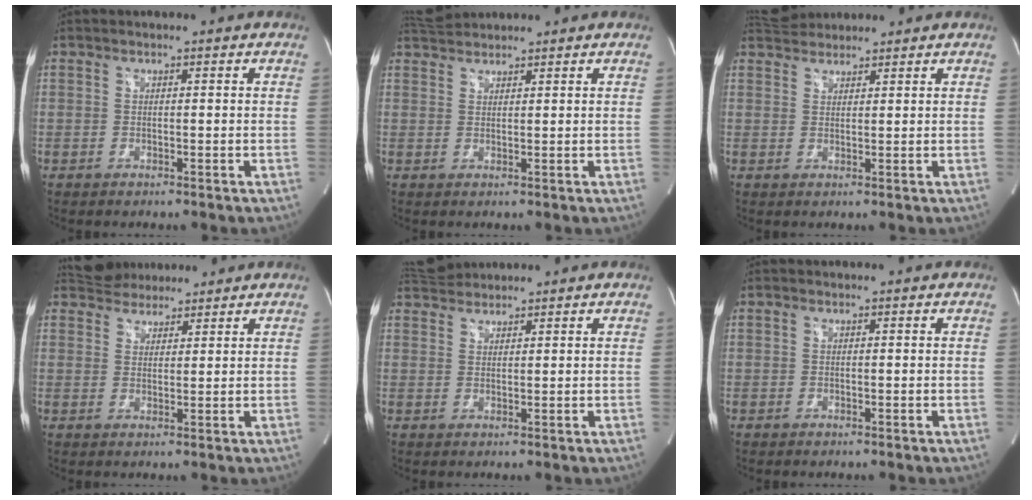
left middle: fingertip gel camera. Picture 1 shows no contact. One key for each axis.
{"total": 3.2, "fx": 3.2, "fy": 0.4, "fz": 0.1, "tx": -0.013, "ty": 0.023, "tz": 0.064}
{"total": 4.4, "fx": 4.2, "fy": 1.2, "fz": 0.6, "tx": -0.015, "ty": 0.031, "tz": 0.076}
{"total": 5.7, "fx": 5.2, "fy": 2.3, "fz": 0.9, "tx": -0.015, "ty": 0.024, "tz": 0.088}
{"total": 3.7, "fx": 3.6, "fy": 0.7, "fz": 0.1, "tx": -0.014, "ty": 0.024, "tz": 0.072}
{"total": 0.0}